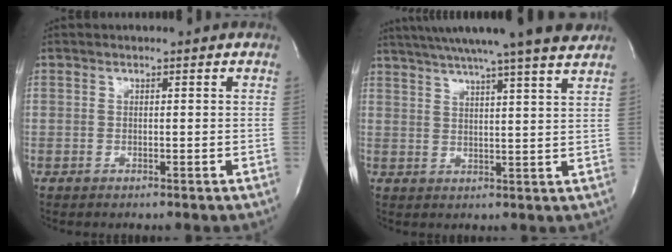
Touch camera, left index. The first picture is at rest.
{"total": 18.7, "force": [15.9, -0.8, 9.7], "torque": [-0.166, 0.003, 0.215]}